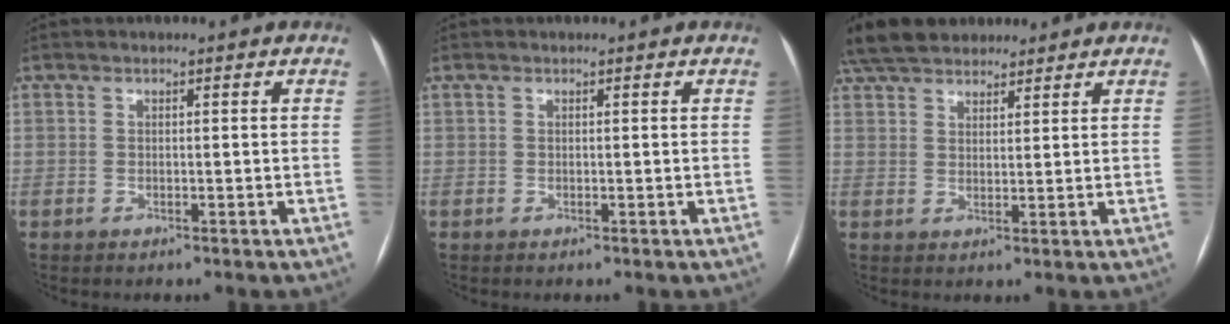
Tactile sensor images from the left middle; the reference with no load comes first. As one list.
[{"total": 0.0}, {"total": 12.0, "force": [10.0, 4.8, 4.5], "torque": [-0.082, 0.044, 0.170]}]